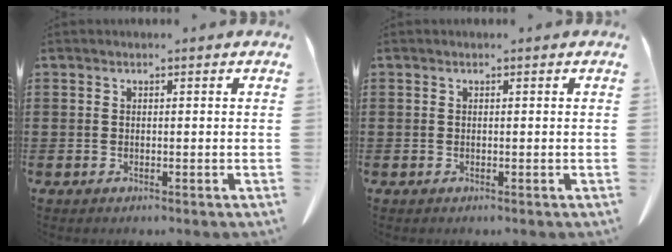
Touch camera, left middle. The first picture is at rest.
{"total": 0.0}